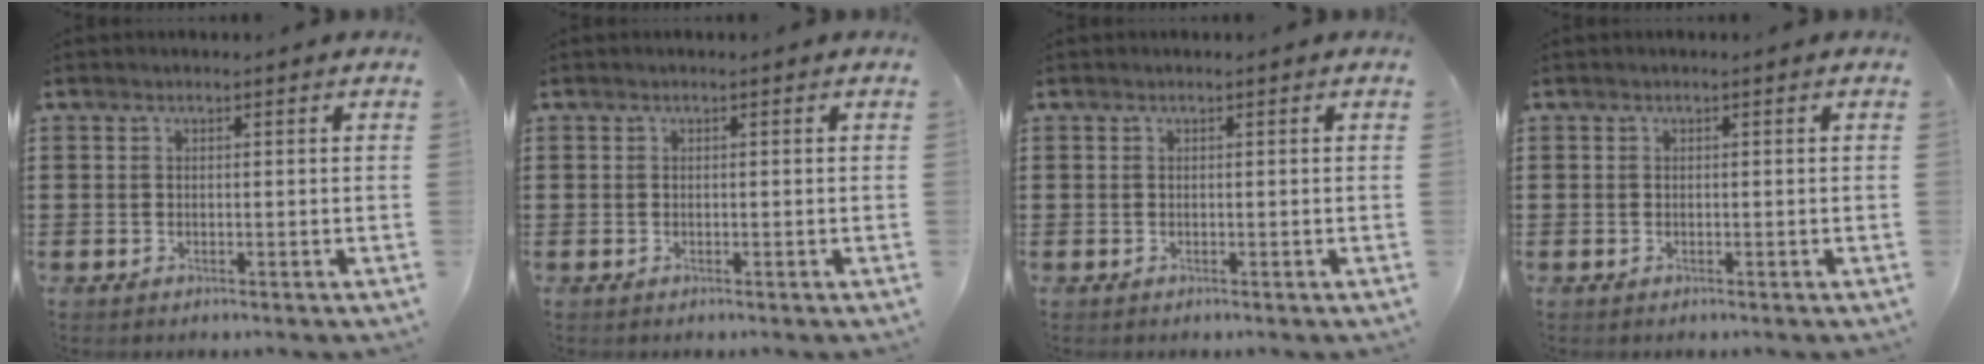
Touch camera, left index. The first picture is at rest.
{"total": 0.0}
{"total": 0.0}
{"total": 0.0}